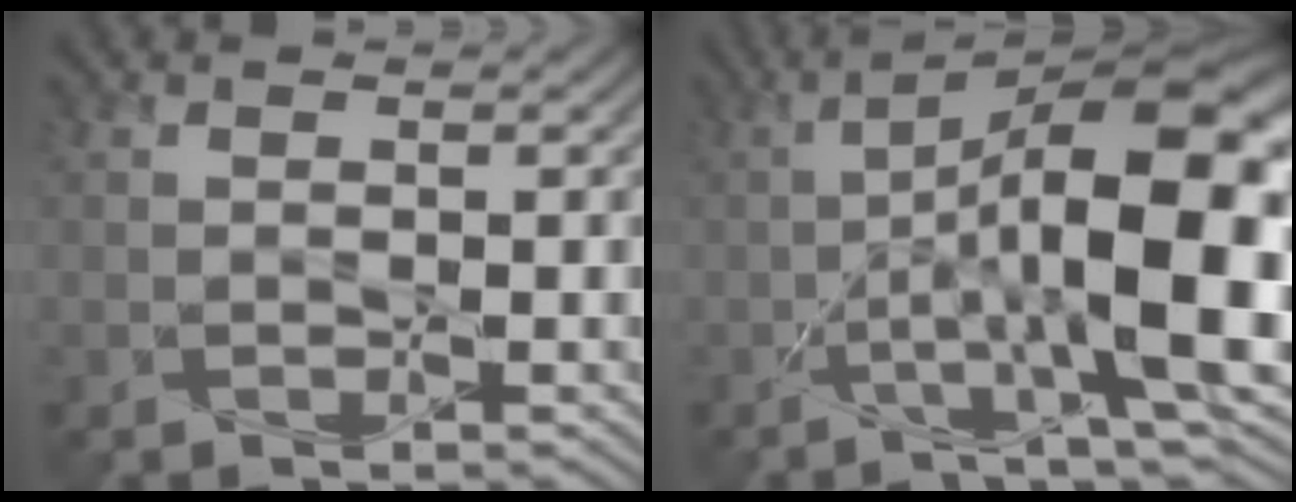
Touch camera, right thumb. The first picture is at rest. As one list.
[{"total": 15.6, "force": [-1.5, 4.9, 14.7], "torque": [-0.221, 0.009, -0.035]}]